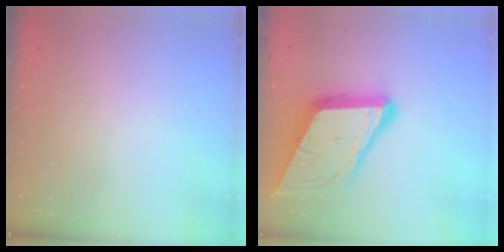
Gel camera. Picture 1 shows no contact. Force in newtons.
{"total": 17.7, "press": 17.2, "slide": 4.0}